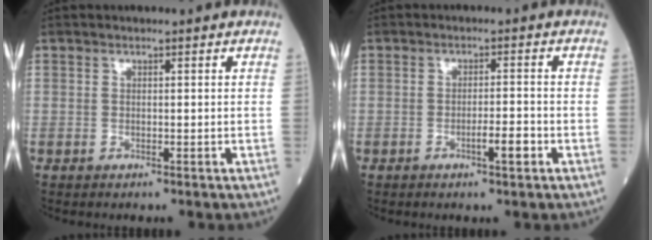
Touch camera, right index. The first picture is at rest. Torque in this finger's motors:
{"motor_torque": [0.16, 0.01, 0.05, 0.05]}